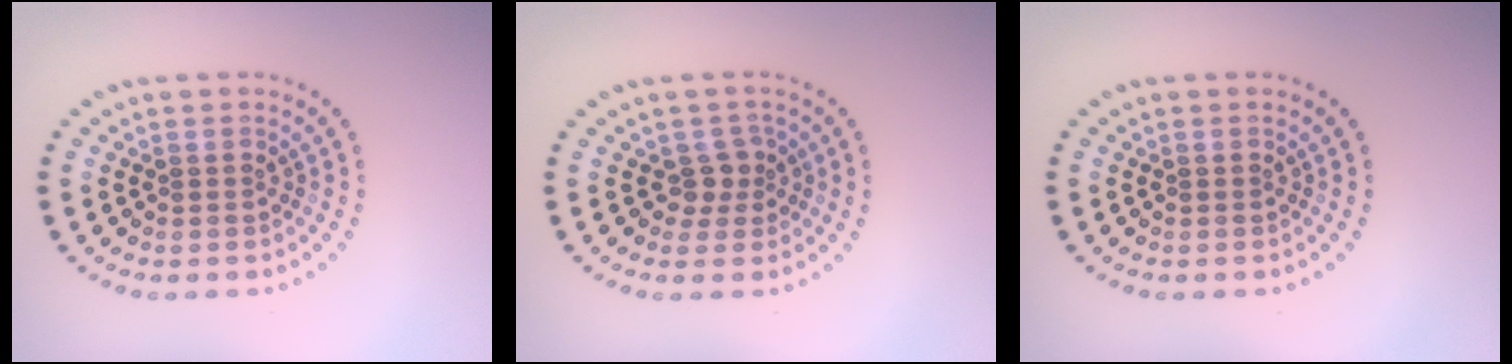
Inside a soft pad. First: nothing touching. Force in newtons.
{"total": 1.8, "press": 1.3, "slide": 1.2}
{"total": 0.0}